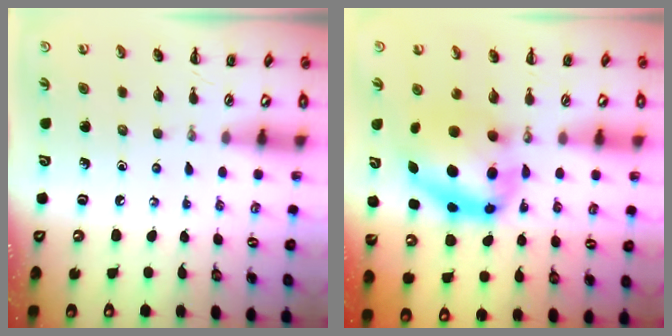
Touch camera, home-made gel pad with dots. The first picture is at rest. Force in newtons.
{"total": 7.9, "press": 7.7, "slide": 1.7}